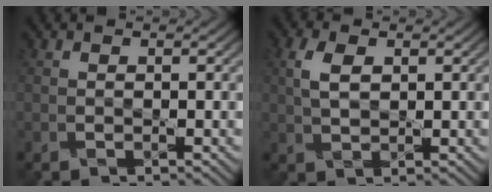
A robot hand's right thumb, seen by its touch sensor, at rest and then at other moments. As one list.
[{"total": 3.4, "force": [1.3, 1.8, 2.5], "torque": [-0.065, 0.005, 0.022]}]